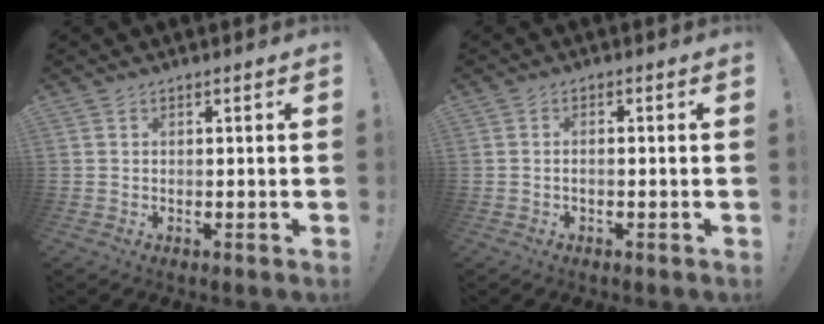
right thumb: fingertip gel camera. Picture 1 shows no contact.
{"total": 1.3, "force": [-0.7, 0.0, 1.1], "torque": [-0.018, 0.003, -0.013]}